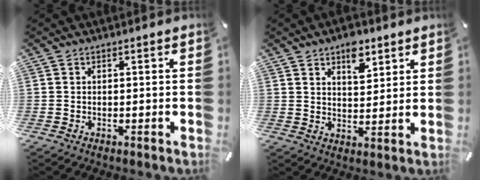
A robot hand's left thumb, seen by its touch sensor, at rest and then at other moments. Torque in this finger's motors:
{"motor_torque": [1.17, 0.56, 0.25, 0.01, -0.01]}